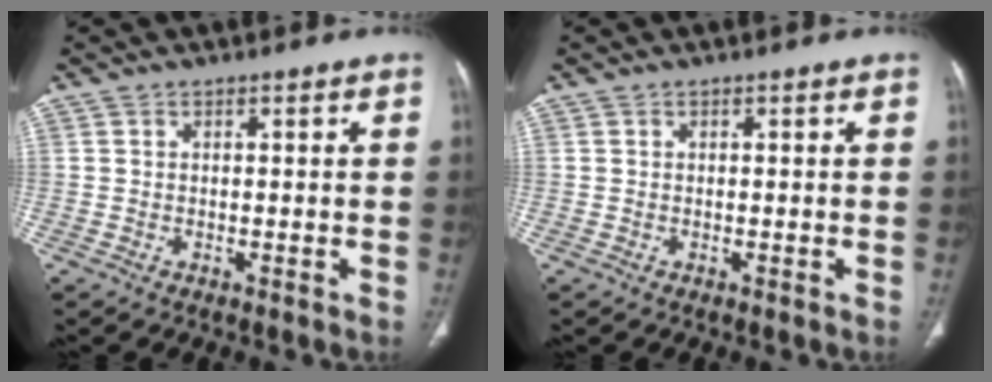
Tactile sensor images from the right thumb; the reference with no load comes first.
{"total": 0.0}